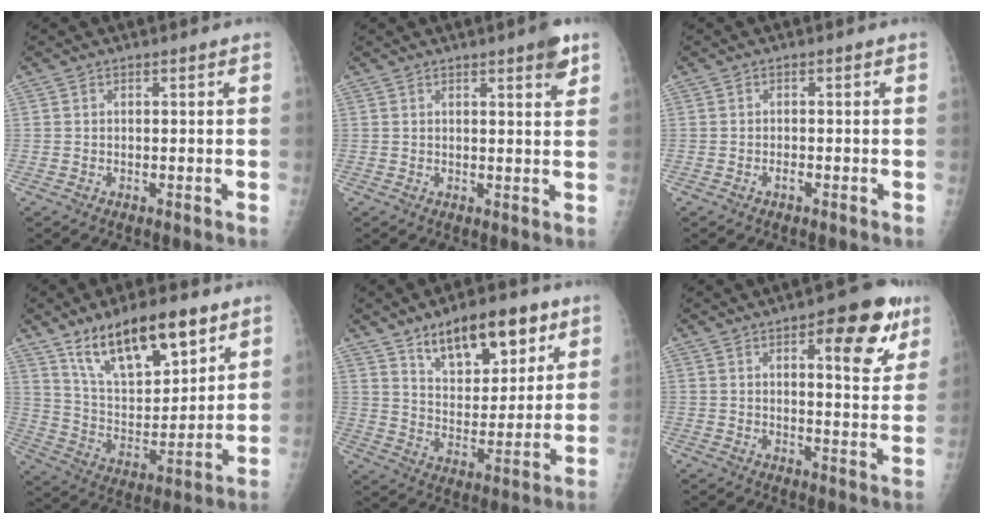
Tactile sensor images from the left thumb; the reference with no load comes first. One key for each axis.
{"total": 3.8, "fx": 2.3, "fy": 0.7, "fz": 2.9, "tx": -0.032, "ty": -0.012, "tz": 0.027}
{"total": 0.9, "fx": -0.6, "fy": 0.4, "fz": 0.6, "tx": -0.010, "ty": 0.004, "tz": -0.011}
{"total": 19.1, "fx": 12.0, "fy": 7.6, "fz": 12.8, "tx": -0.174, "ty": -0.055, "tz": 0.219}
{"total": 16.2, "fx": 9.5, "fy": 7.7, "fz": 10.7, "tx": -0.118, "ty": -0.047, "tz": 0.158}
{"total": 13.1, "fx": 6.5, "fy": 4.6, "fz": 10.4, "tx": -0.096, "ty": -0.026, "tz": 0.079}